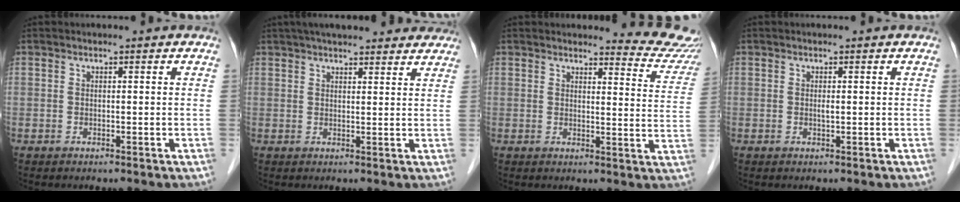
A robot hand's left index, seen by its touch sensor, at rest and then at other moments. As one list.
[{"total": 15.9, "force": [13.9, 3.2, 7.0], "torque": [-0.092, 0.044, 0.178]}, {"total": 9.2, "force": [9.2, 0.8, 0.7], "torque": [0.011, -0.065, 0.077]}, {"total": 0.5, "force": [0.1, 0.0, 0.5], "torque": [-0.013, -0.002, 0.001]}]